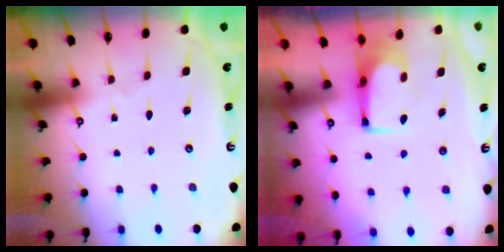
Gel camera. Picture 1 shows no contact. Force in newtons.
{"total": 1.4, "press": 1.4, "slide": 0.1}